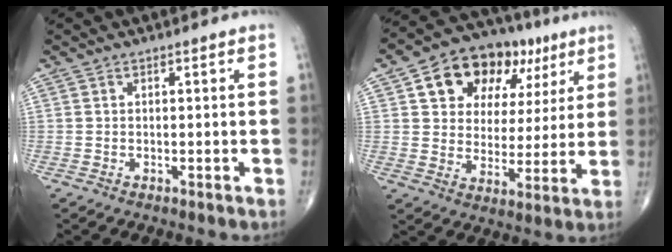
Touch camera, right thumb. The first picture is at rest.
{"total": 18.2, "force": [8.1, 12.3, 10.7], "torque": [-0.113, 0.004, 0.127]}